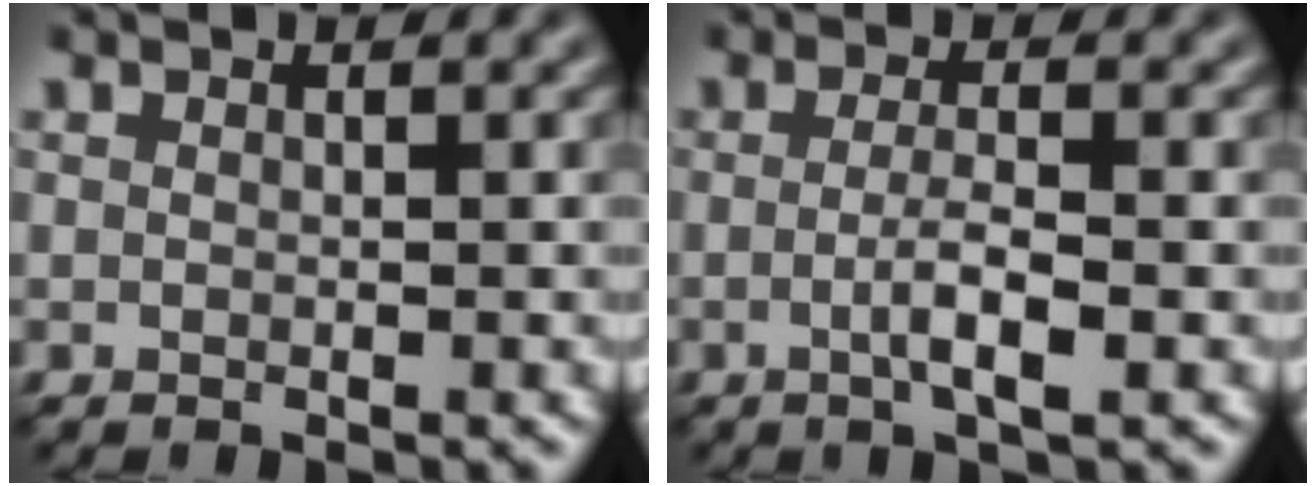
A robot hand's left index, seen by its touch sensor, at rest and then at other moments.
{"total": 2.8, "force": [-0.5, 0.5, 2.7], "torque": [-0.049, -0.002, -0.012]}